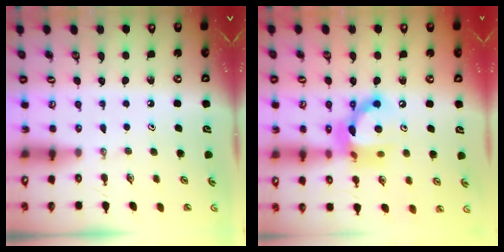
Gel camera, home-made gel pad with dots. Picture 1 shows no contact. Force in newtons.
{"total": 14.0, "press": 13.9, "slide": 1.1}